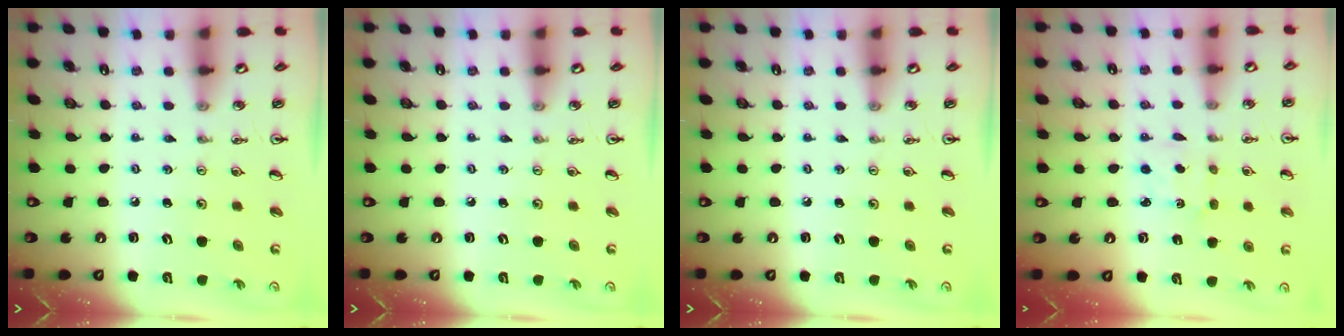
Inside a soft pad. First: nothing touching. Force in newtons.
{"total": 0.0}
{"total": 0.0}
{"total": 2.6, "press": 2.5, "slide": 0.3}